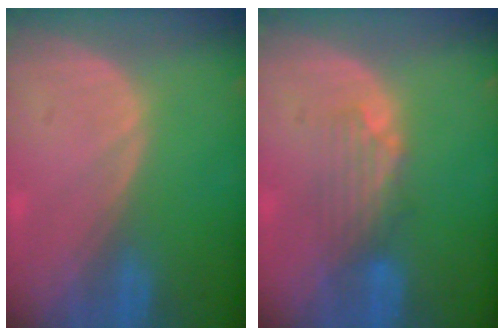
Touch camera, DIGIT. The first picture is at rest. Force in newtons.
{"total": 4.0, "press": 3.6, "slide": 1.5}